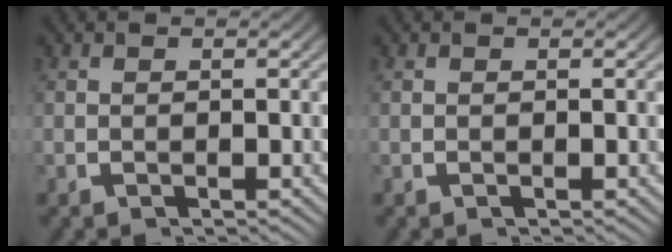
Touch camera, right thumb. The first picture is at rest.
{"total": 0.0}